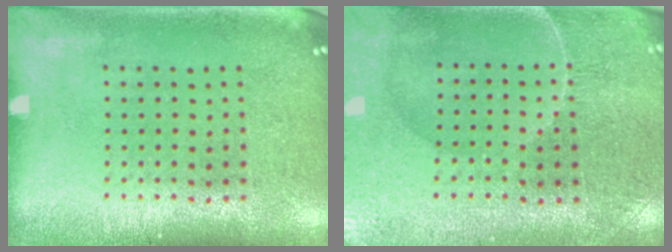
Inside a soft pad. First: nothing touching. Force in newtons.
{"total": 0.9, "press": 0.8, "slide": 0.3}